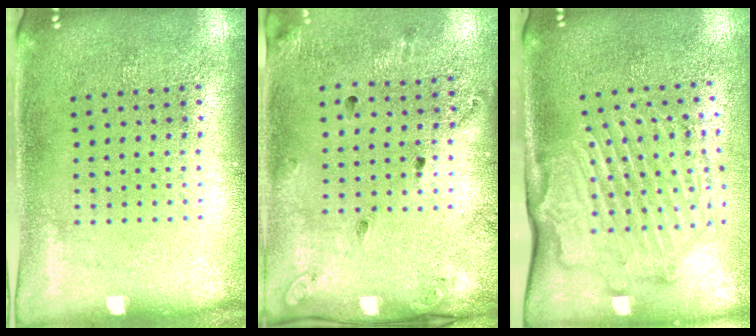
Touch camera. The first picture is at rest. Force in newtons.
{"total": 1.8, "press": 1.2, "slide": 1.4}
{"total": 2.1, "press": 2.0, "slide": 0.4}